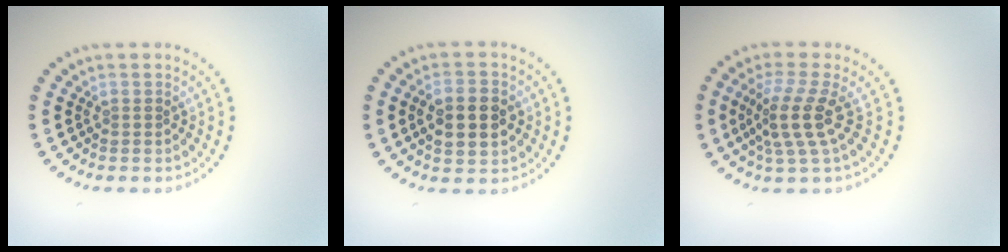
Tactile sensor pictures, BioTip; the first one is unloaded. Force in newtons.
{"total": 4.4, "press": 4.4, "slide": 0.1}
{"total": 3.8, "press": 2.8, "slide": 2.6}